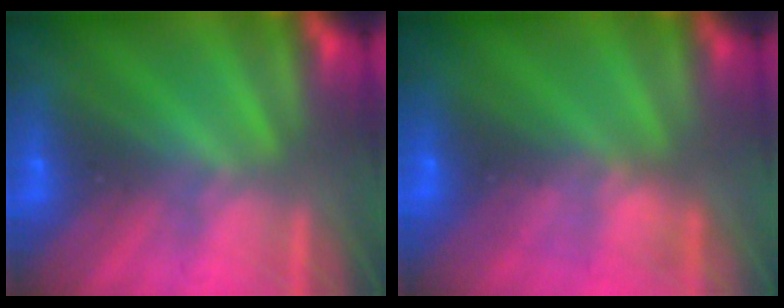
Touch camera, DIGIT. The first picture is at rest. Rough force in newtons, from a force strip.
{"total": 7.6}